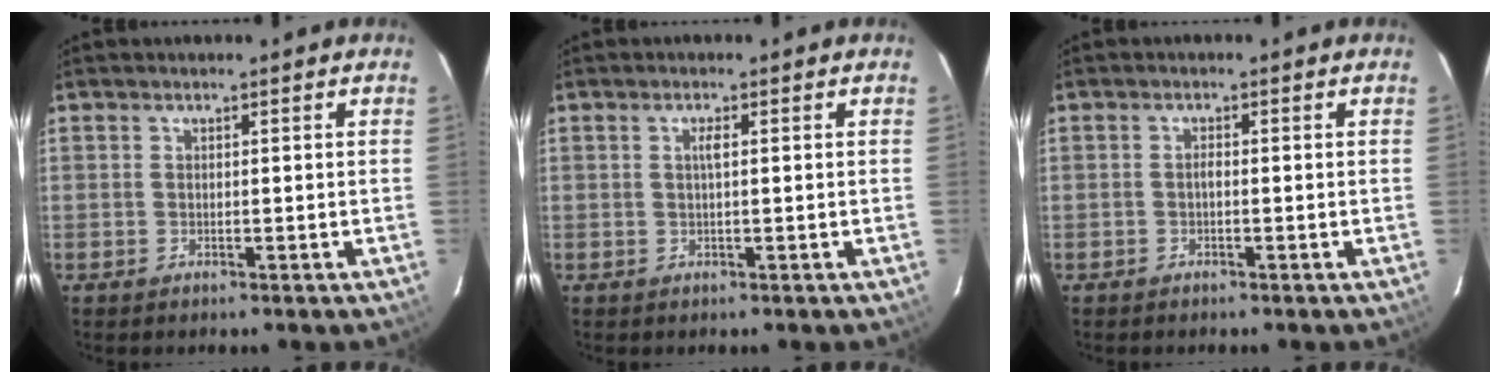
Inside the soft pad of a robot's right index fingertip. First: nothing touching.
{"total": 1.2, "force": [0.2, 0.1, 1.2], "torque": [-0.023, 0.003, 0.003]}
{"total": 0.7, "force": [-0.3, 0.3, 0.6], "torque": [-0.010, 0.005, -0.007]}